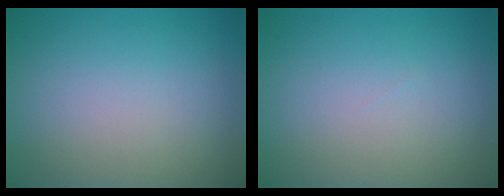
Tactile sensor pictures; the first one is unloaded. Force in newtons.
{"total": 0.0}